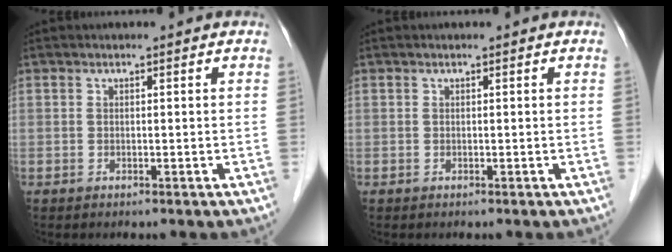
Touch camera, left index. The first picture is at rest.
{"total": 0.0}